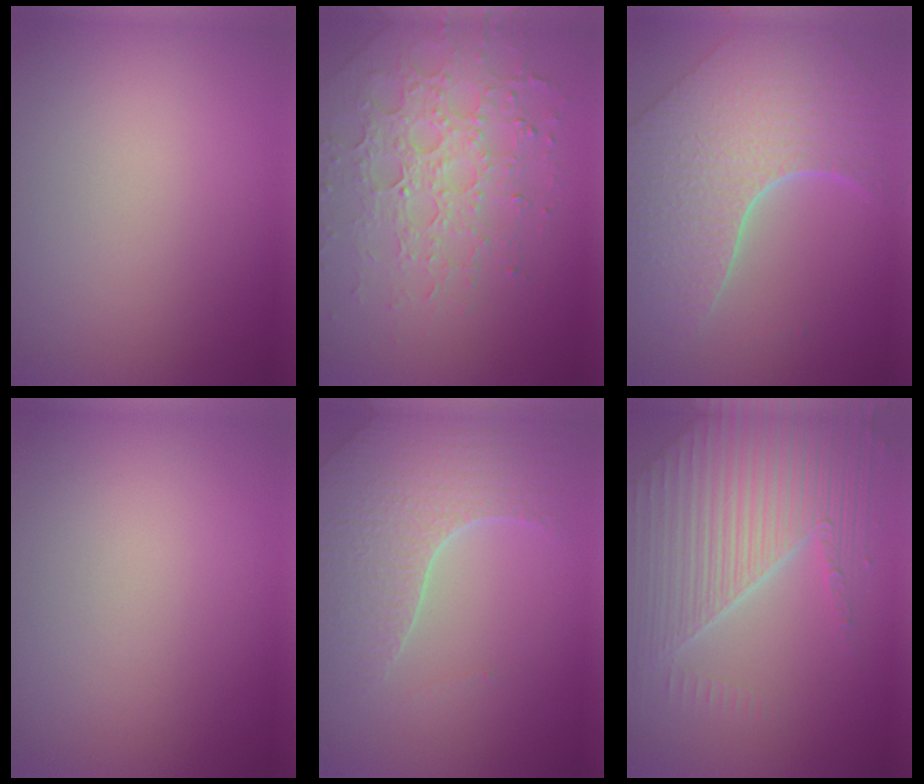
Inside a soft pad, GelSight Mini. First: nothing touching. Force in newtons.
{"total": 5.9, "press": 4.7, "slide": 3.6}
{"total": 8.4, "press": 6.0, "slide": 5.8}
{"total": 0.0}
{"total": 4.4, "press": 4.3, "slide": 1.1}
{"total": 7.0, "press": 5.4, "slide": 4.4}